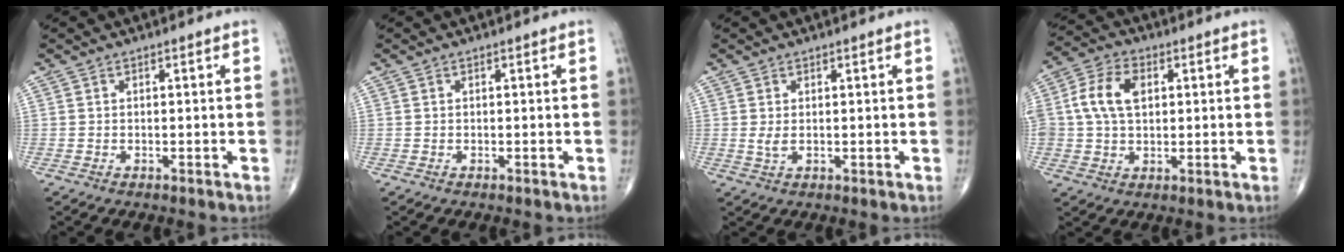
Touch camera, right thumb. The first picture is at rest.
{"total": 0.0}
{"total": 1.7, "force": [0.2, 0.8, 1.5], "torque": [-0.032, -0.002, 0.009]}
{"total": 9.5, "force": [1.6, 6.3, 6.9], "torque": [-0.132, 0.014, 0.027]}